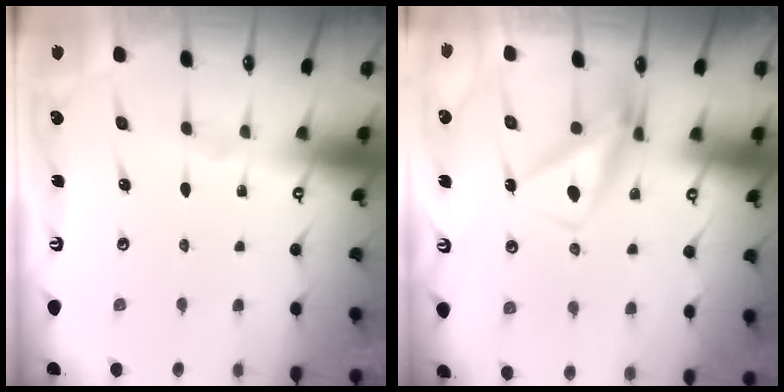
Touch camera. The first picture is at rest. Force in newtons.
{"total": 7.1, "press": 6.9, "slide": 1.5}